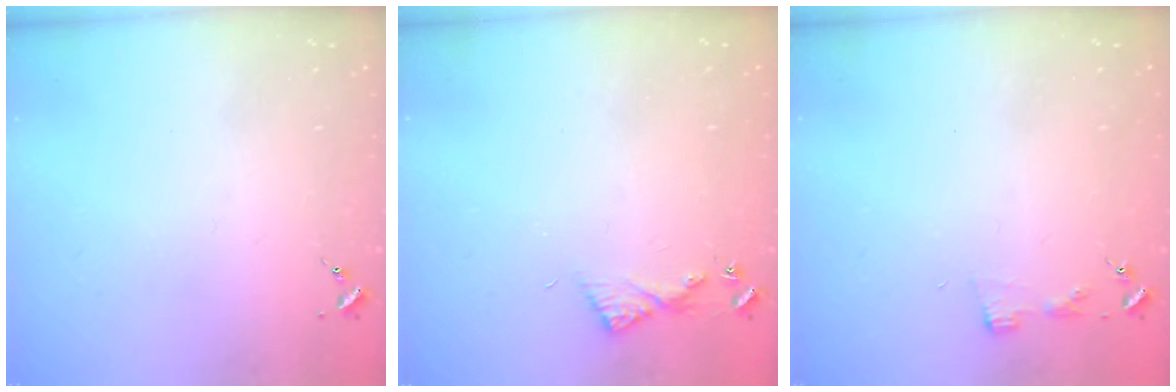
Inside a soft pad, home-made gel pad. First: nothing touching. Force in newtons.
{"total": 6.1, "press": 6.1, "slide": 0.6}
{"total": 2.9, "press": 2.9, "slide": 0.3}